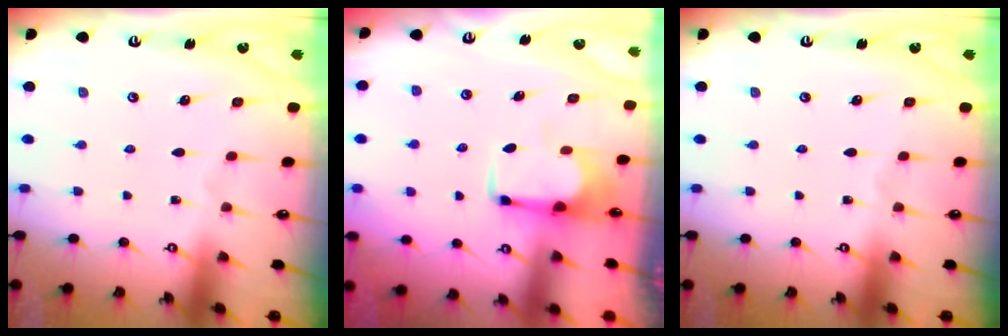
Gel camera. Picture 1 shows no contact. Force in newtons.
{"total": 1.8, "press": 1.7, "slide": 0.6}
{"total": 0.0}